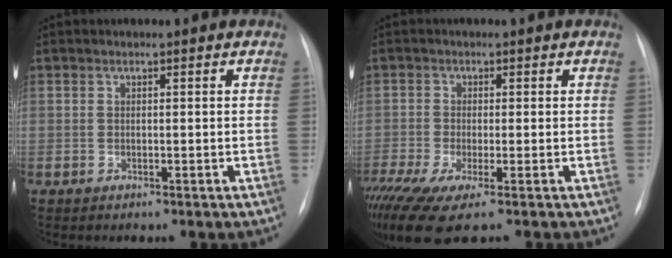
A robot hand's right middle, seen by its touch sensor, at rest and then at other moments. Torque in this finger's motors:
{"motor_torque": [0.96, -1.18, 0.54, 0.21]}